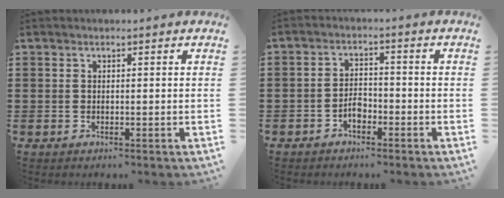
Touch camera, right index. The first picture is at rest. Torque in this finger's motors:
{"motor_torque": [1.27, 0.86, 0.23, -0.02]}